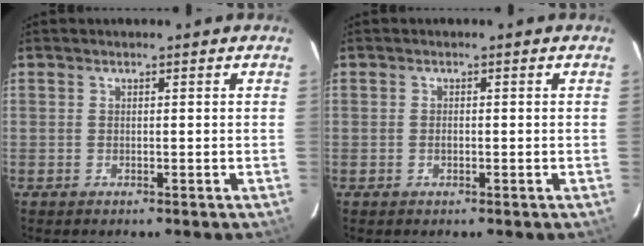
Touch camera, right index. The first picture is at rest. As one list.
[{"total": 0.6, "force": [-0.2, 0.4, 0.4], "torque": [-0.009, 0.002, -0.004]}]